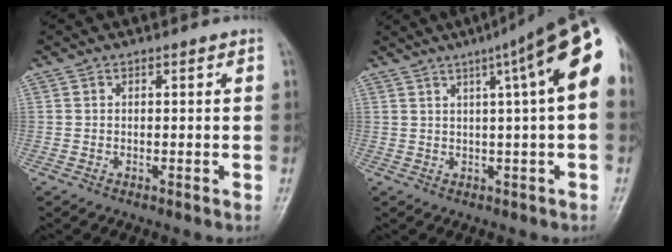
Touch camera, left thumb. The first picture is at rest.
{"total": 15.9, "force": [4.9, 2.3, 15.0], "torque": [-0.204, 0.023, 0.057]}